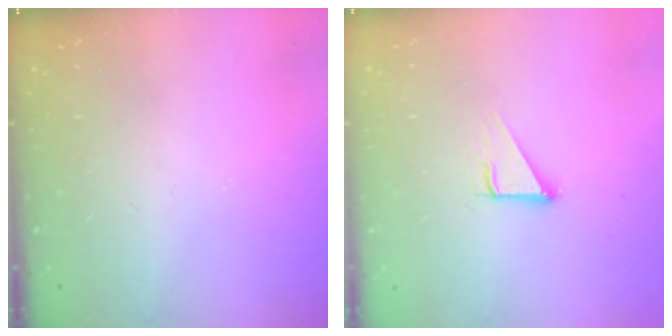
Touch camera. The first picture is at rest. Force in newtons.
{"total": 3.7, "press": 3.7, "slide": 0.2}